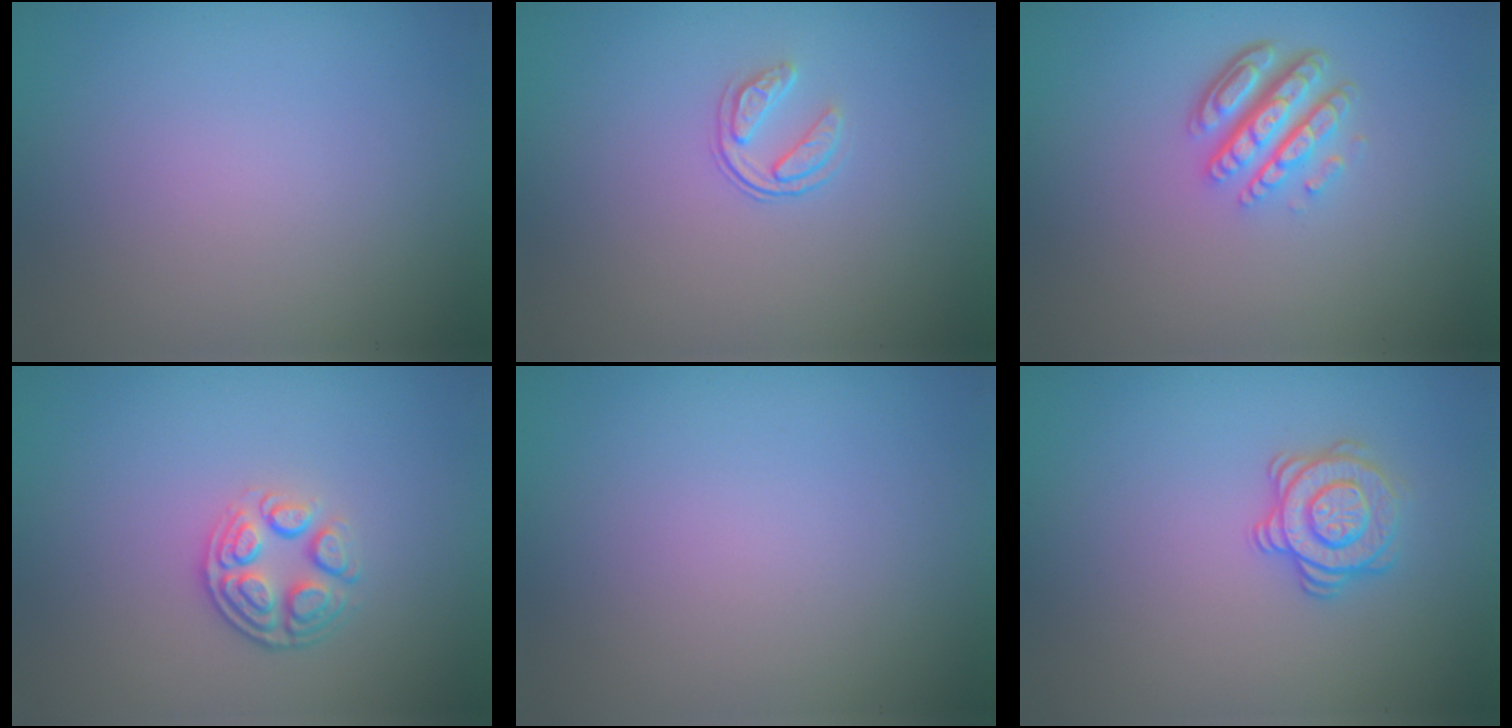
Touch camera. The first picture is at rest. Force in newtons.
{"total": 1.7, "press": 1.1, "slide": 1.3}
{"total": 4.9, "press": 3.4, "slide": 3.4}
{"total": 3.5, "press": 2.6, "slide": 2.4}
{"total": 0.0}
{"total": 2.8, "press": 2.7, "slide": 0.7}